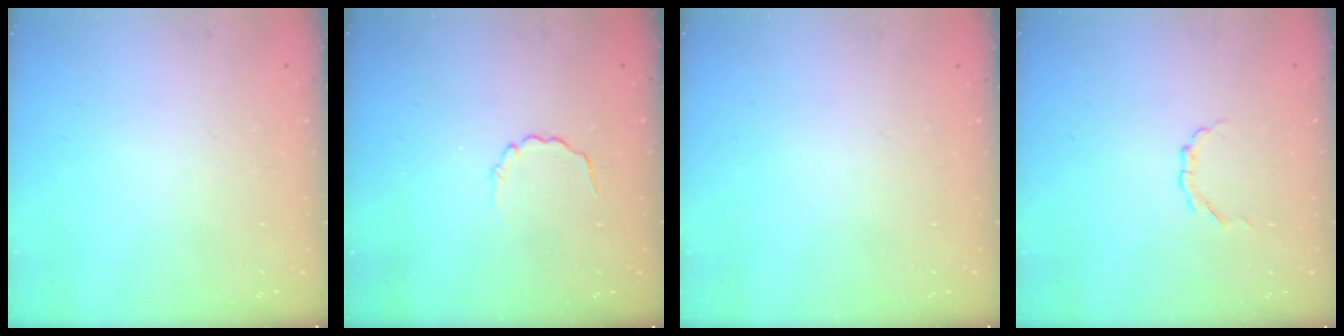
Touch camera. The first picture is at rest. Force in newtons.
{"total": 2.3, "press": 2.1, "slide": 0.9}
{"total": 0.0}
{"total": 1.7, "press": 1.7, "slide": 0.1}